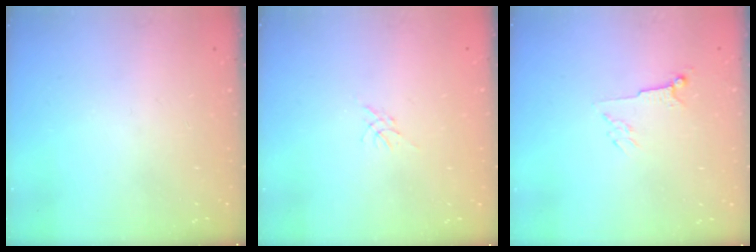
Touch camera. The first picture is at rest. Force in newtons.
{"total": 0.0}
{"total": 4.5, "press": 4.4, "slide": 1.0}